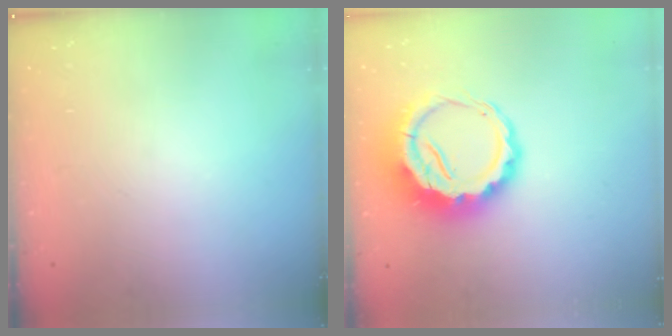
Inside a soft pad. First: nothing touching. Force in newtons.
{"total": 12.4, "press": 12.0, "slide": 2.8}